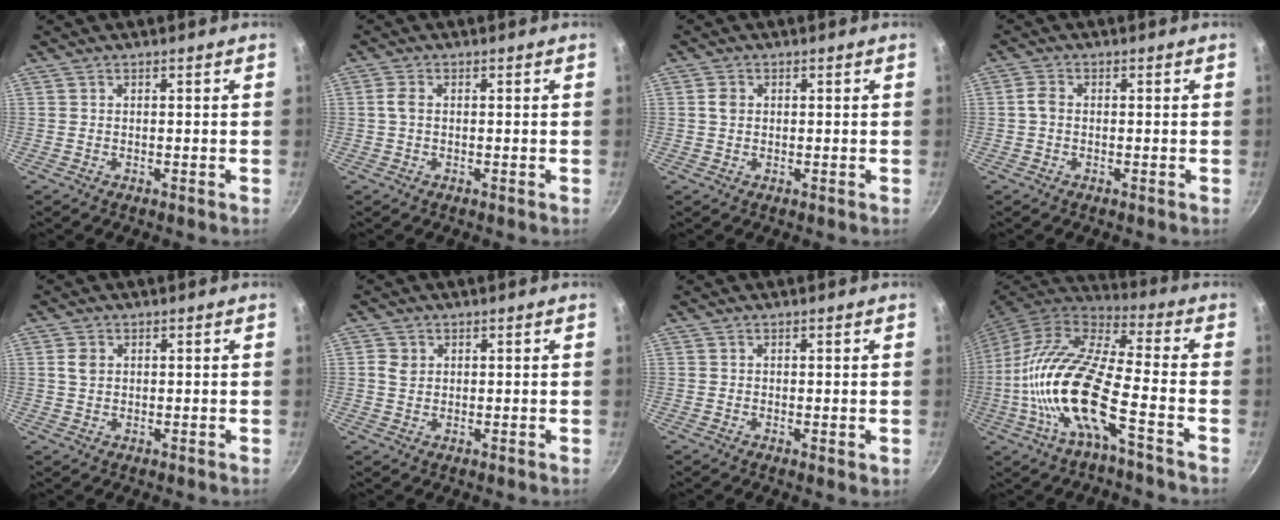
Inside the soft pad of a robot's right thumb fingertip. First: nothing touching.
{"total": 2.0, "force": [0.0, 1.2, 1.6], "torque": [-0.035, 0.002, -0.003]}
{"total": 2.0, "force": [0.3, 1.6, 1.1], "torque": [-0.019, 0.001, 0.004]}
{"total": 2.3, "force": [-0.2, 1.6, 1.6], "torque": [-0.030, 0.005, -0.010]}
{"total": 2.4, "force": [0.6, 1.8, 1.5], "torque": [-0.026, 0.001, 0.013]}
{"total": 2.5, "force": [0.6, 2.1, 1.2], "torque": [-0.016, -0.001, 0.013]}
{"total": 1.2, "force": [-0.2, 0.5, 1.0], "torque": [-0.015, -0.005, -0.004]}
{"total": 19.7, "force": [-6.2, 5.6, 17.9], "torque": [-0.385, 0.039, -0.116]}